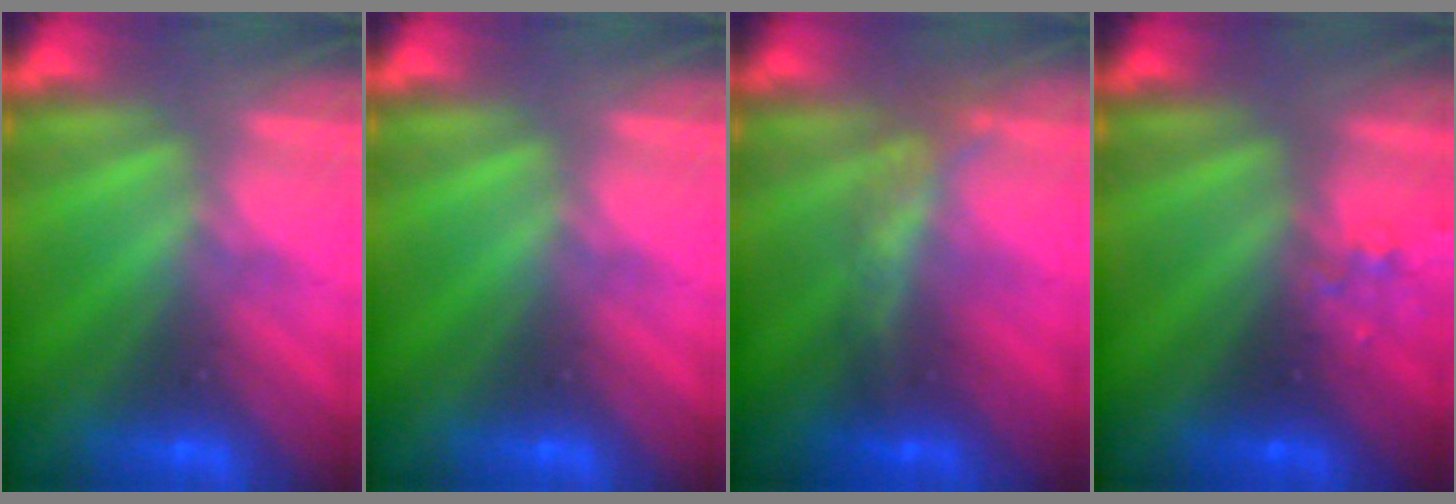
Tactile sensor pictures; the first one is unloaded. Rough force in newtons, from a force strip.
{"total": 0.0}
{"total": 2.0}
{"total": 2.3}